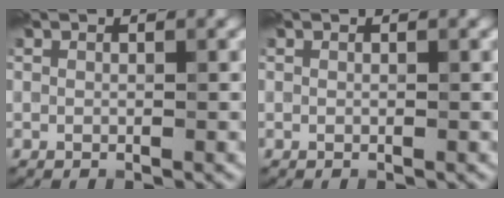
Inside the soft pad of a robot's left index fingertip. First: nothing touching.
{"total": 0.0}